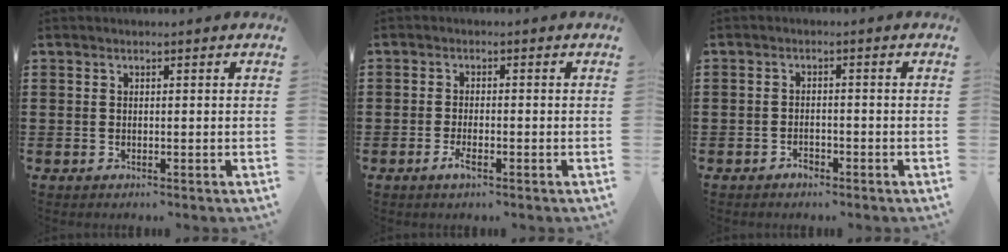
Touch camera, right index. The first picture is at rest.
{"total": 2.3, "force": [-1.2, 0.6, 1.9], "torque": [-0.046, -0.008, -0.025]}
{"total": 1.5, "force": [-1.2, 0.8, 0.5], "torque": [-0.014, -0.002, -0.025]}